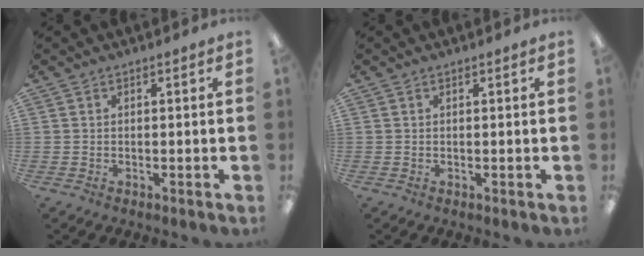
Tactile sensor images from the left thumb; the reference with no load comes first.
{"total": 0.0}